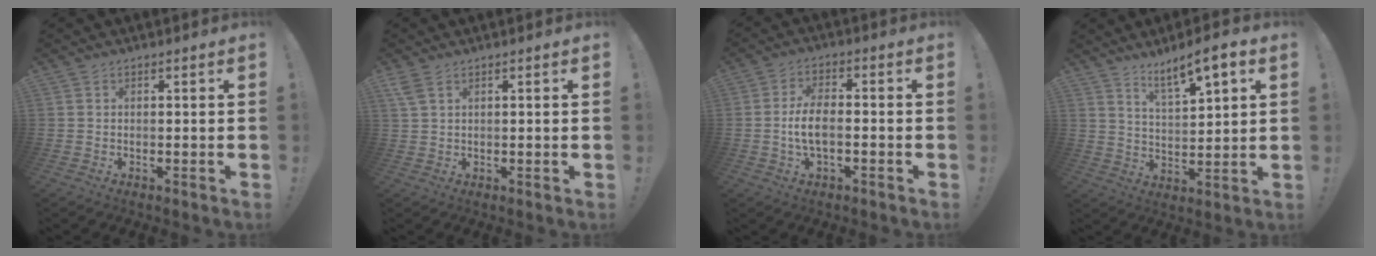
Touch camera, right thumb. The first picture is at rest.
{"total": 3.4, "force": [2.0, 1.1, 2.5], "torque": [-0.052, -0.001, 0.039]}
{"total": 8.0, "force": [-1.8, 3.8, 6.8], "torque": [-0.128, 0.005, -0.031]}
{"total": 8.9, "force": [6.4, 1.7, 6.0], "torque": [-0.099, -0.037, 0.107]}